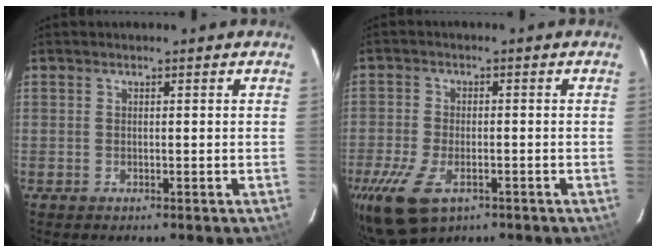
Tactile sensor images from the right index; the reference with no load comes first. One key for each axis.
{"total": 10.3, "fx": -5.7, "fy": 5.4, "fz": 6.7, "tx": -0.162, "ty": -0.030, "tz": -0.101}